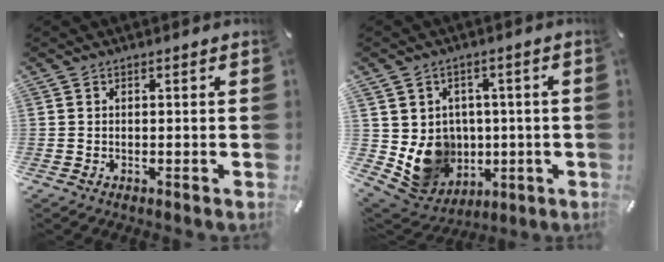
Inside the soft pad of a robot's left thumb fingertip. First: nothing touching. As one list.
[{"total": 11.2, "force": [-0.6, 10.8, 2.9], "torque": [-0.058, -0.013, 0.003]}]